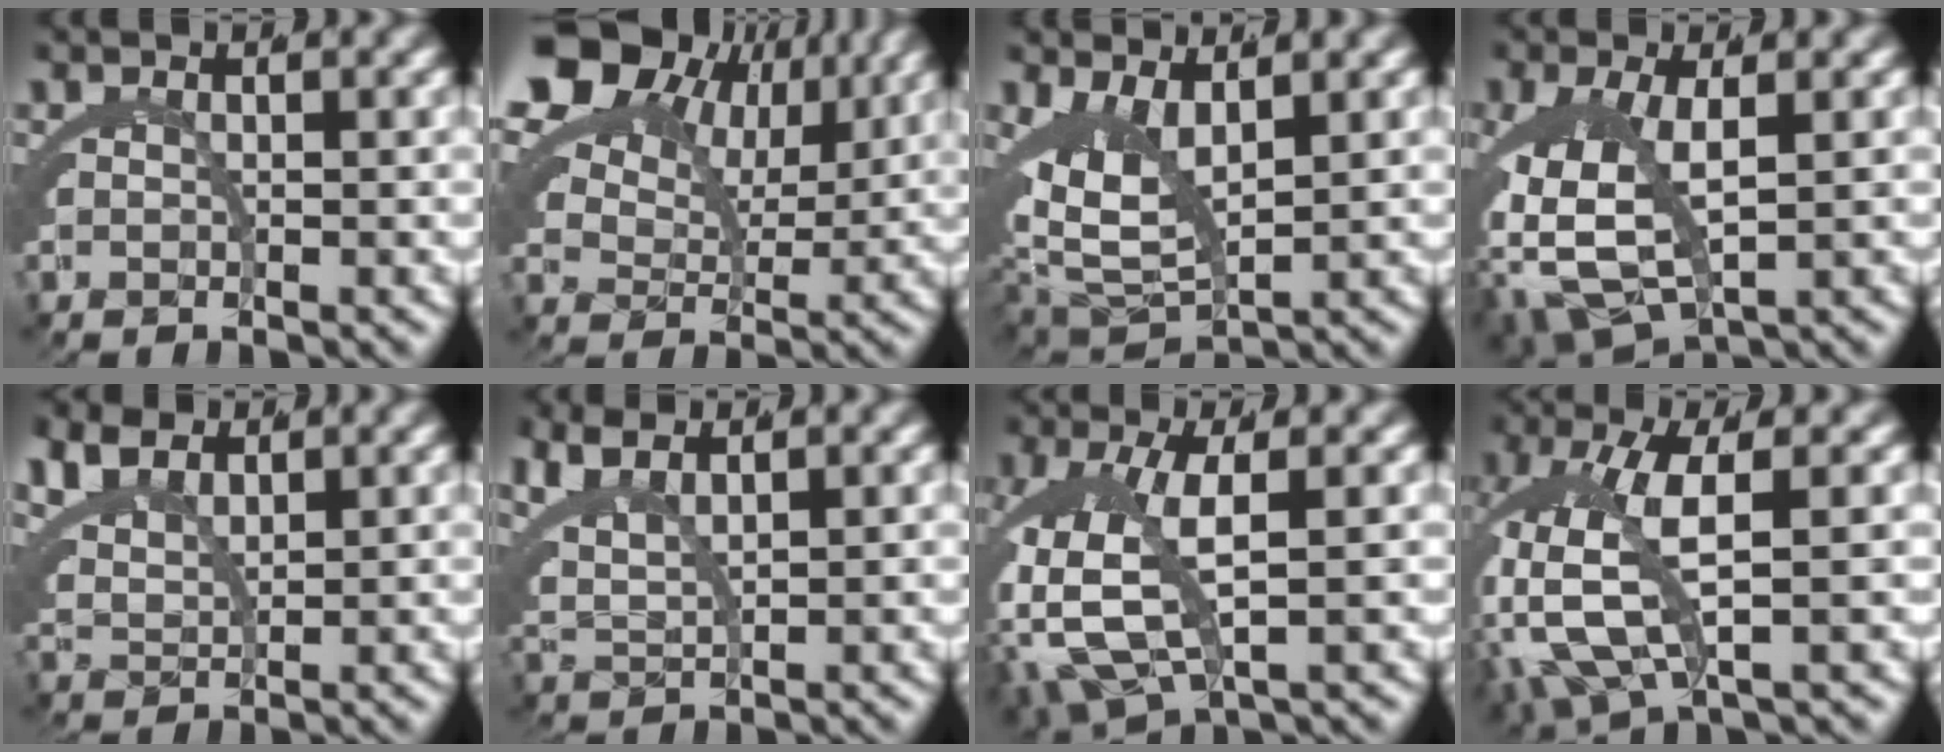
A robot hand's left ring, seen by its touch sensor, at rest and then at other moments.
{"total": 11.9, "force": [5.0, 8.3, 7.0], "torque": [-0.138, 0.003, 0.077]}
{"total": 8.3, "force": [1.7, 5.3, 6.2], "torque": [-0.133, -0.018, 0.037]}
{"total": 8.7, "force": [-2.3, 5.1, 6.7], "torque": [-0.160, -0.052, -0.006]}
{"total": 4.6, "force": [2.8, 2.8, 2.4], "torque": [-0.072, -0.010, 0.059]}
{"total": 4.9, "force": [2.6, 2.8, 3.0], "torque": [-0.082, -0.004, 0.052]}
{"total": 8.3, "force": [-0.5, 4.5, 6.9], "torque": [-0.163, -0.029, 0.012]}
{"total": 9.2, "force": [0.1, 5.0, 7.8], "torque": [-0.189, -0.030, 0.021]}